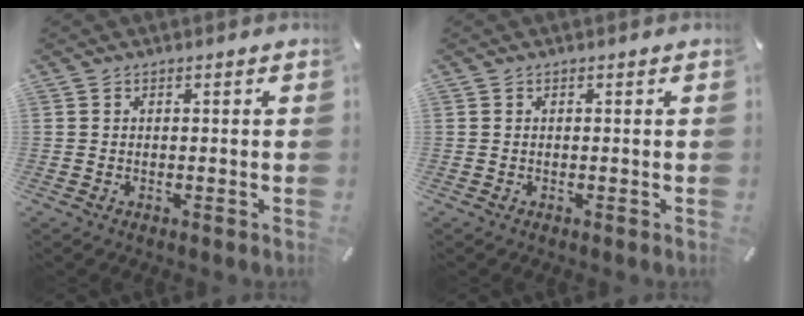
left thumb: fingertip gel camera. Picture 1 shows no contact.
{"total": 0.0}